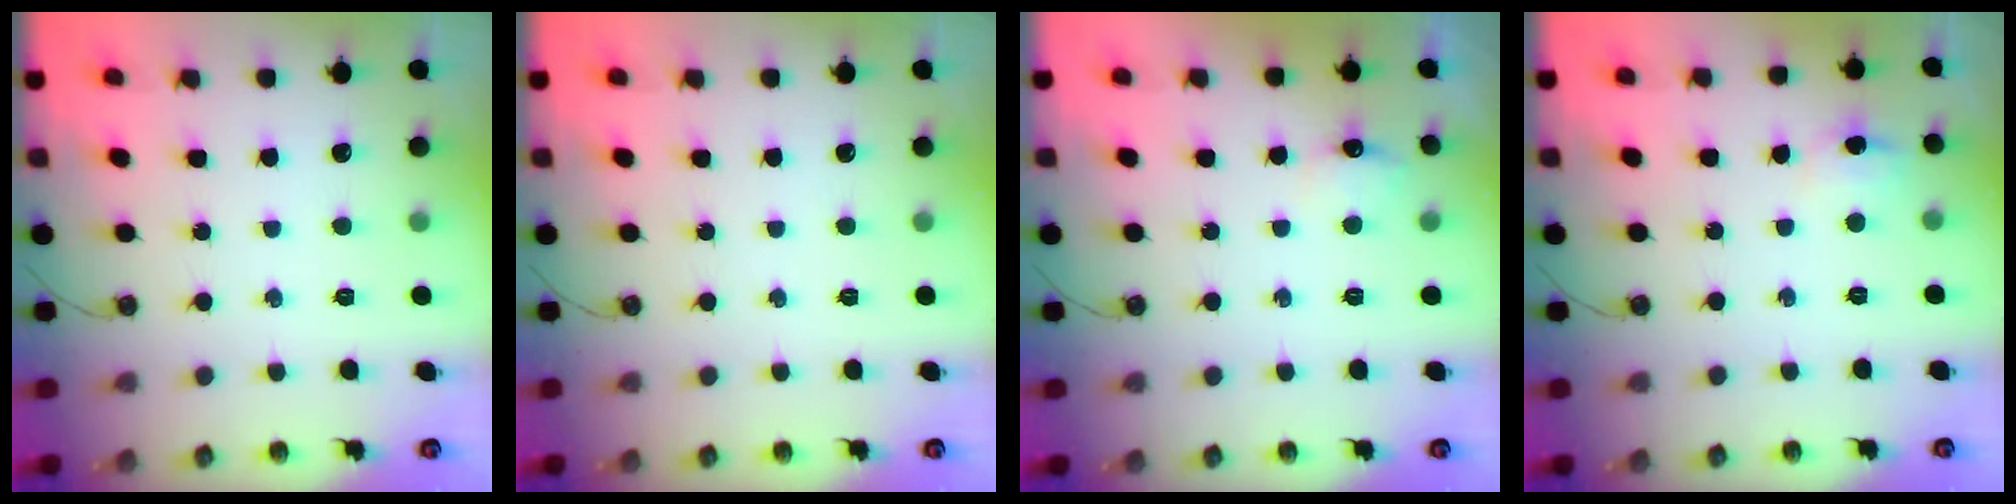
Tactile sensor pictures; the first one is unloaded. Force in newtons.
{"total": 0.0}
{"total": 7.6, "press": 5.8, "slide": 4.9}
{"total": 3.9, "press": 3.6, "slide": 1.5}